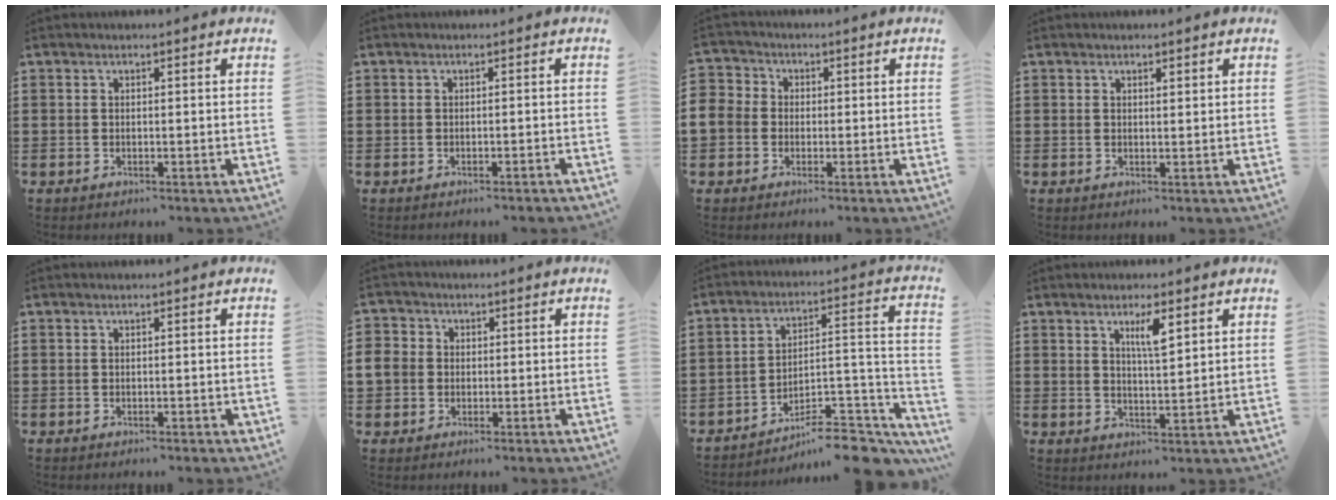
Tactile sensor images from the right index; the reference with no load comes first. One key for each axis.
{"total": 0.7, "fx": -0.7, "fy": 0.1, "fz": 0.0, "tx": -0.002, "ty": -0.001, "tz": -0.014}
{"total": 3.8, "fx": -0.7, "fy": 3.7, "fz": 0.7, "tx": -0.043, "ty": 0.005, "tz": -0.022}
{"total": 0.7, "fx": 0.6, "fy": 0.3, "fz": 0.4, "tx": -0.008, "ty": 0.002, "tz": 0.011}
{"total": 0.0}
{"total": 3.9, "fx": -0.1, "fy": 3.6, "fz": 1.4, "tx": -0.060, "ty": 0.004, "tz": -0.011}
{"total": 8.9, "fx": -7.5, "fy": 2.3, "fz": 4.1, "tx": -0.052, "ty": 0.022, "tz": -0.140}
{"total": 4.0, "fx": 2.1, "fy": 0.8, "fz": 3.3, "tx": -0.056, "ty": -0.001, "tz": 0.031}